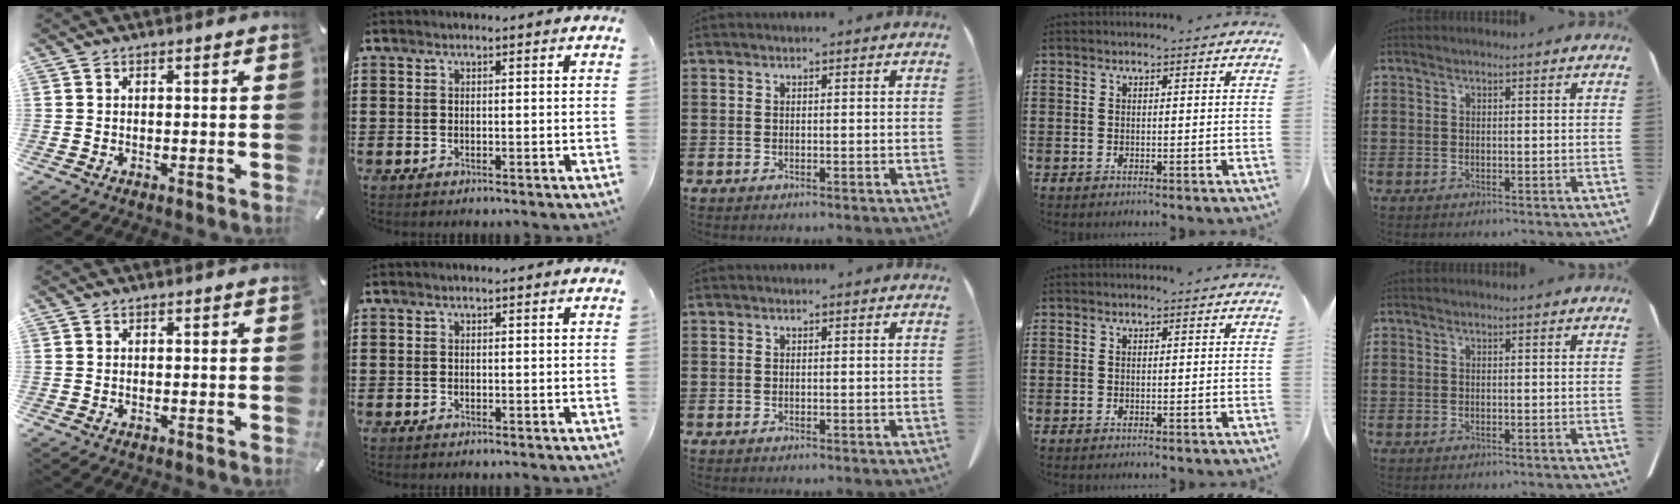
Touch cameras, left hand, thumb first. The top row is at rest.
{}